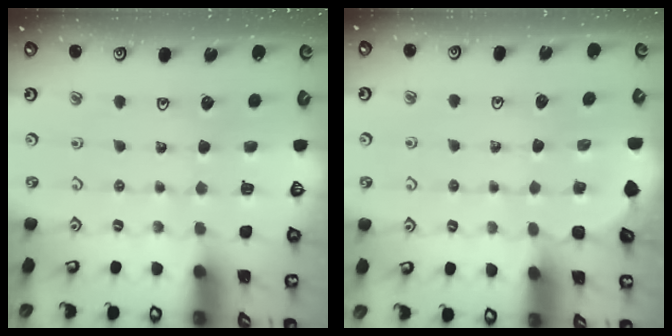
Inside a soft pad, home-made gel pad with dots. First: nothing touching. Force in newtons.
{"total": 0.9, "press": 0.9, "slide": 0.1}